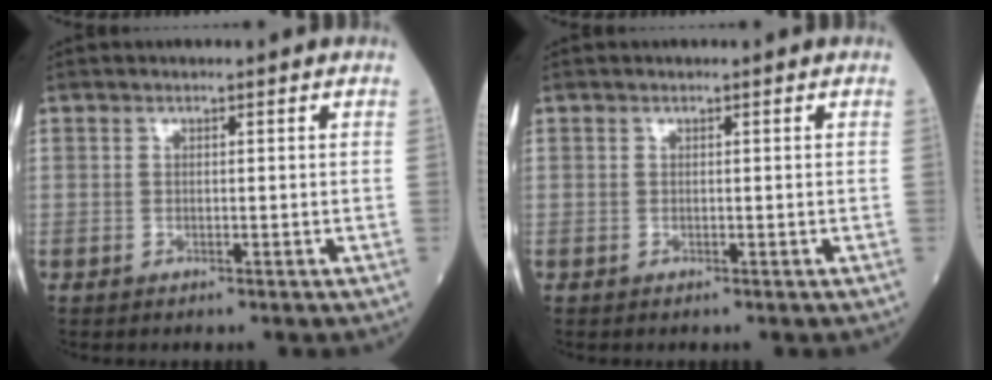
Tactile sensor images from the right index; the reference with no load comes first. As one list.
[{"total": 0.0}]